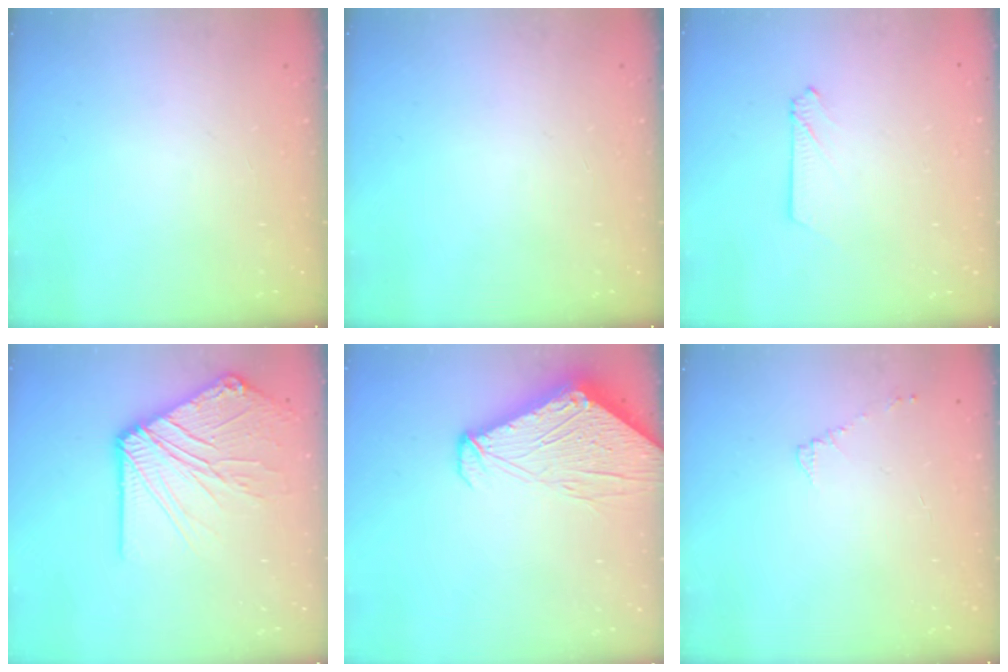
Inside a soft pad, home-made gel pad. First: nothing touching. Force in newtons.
{"total": 0.0}
{"total": 2.6, "press": 2.6, "slide": 0.3}
{"total": 13.7, "press": 13.6, "slide": 2.1}
{"total": 9.6, "press": 9.6, "slide": 1.1}
{"total": 4.3, "press": 4.3, "slide": 0.6}